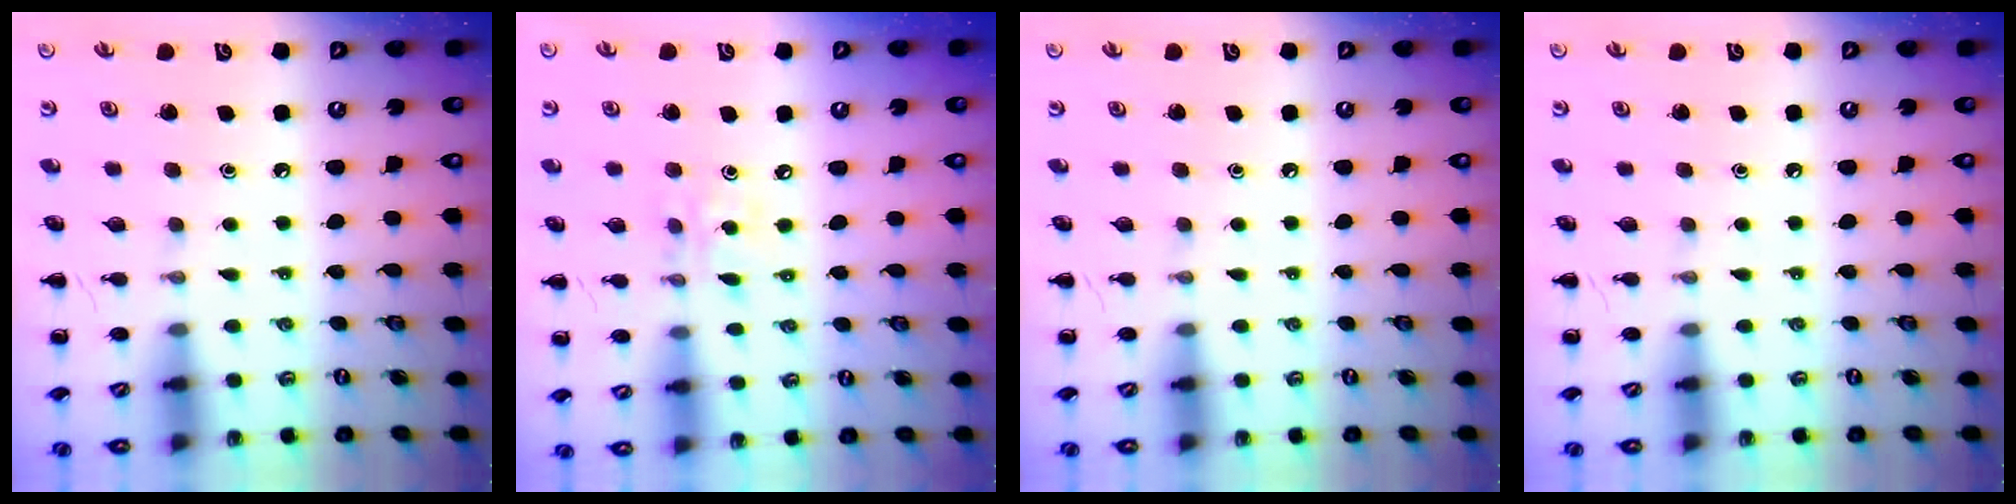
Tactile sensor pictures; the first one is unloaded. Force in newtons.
{"total": 5.1, "press": 4.9, "slide": 1.2}
{"total": 0.0}
{"total": 0.0}